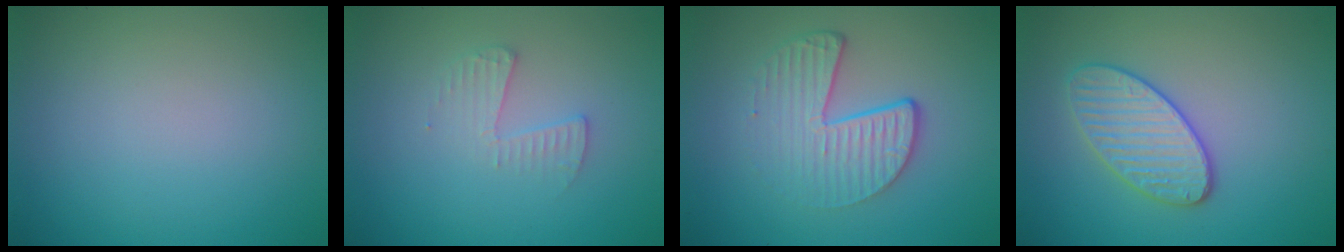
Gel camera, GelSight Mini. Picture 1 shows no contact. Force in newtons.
{"total": 1.6, "press": 1.6, "slide": 0.1}
{"total": 4.7, "press": 3.0, "slide": 3.6}
{"total": 3.5, "press": 3.4, "slide": 0.8}